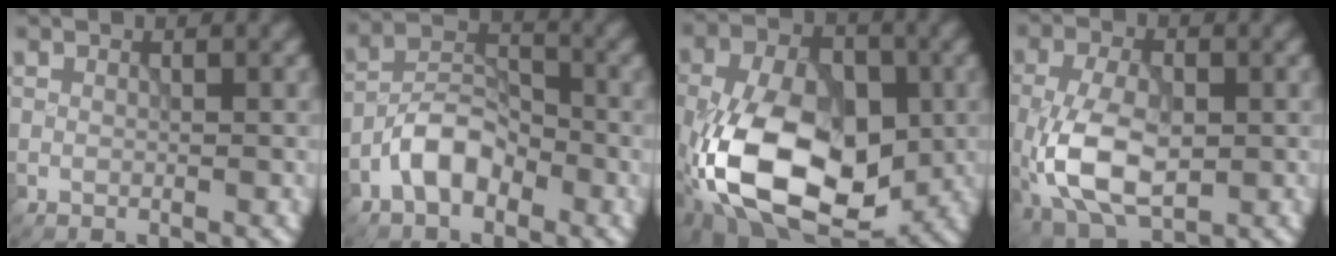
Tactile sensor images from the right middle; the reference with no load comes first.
{"total": 4.7, "force": [-2.5, 2.6, 3.0], "torque": [-0.049, 0.014, -0.053]}
{"total": 14.2, "force": [-3.3, 8.5, 10.8], "torque": [-0.209, -0.012, -0.068]}
{"total": 8.2, "force": [-1.8, 4.5, 6.6], "torque": [-0.141, -0.005, -0.035]}